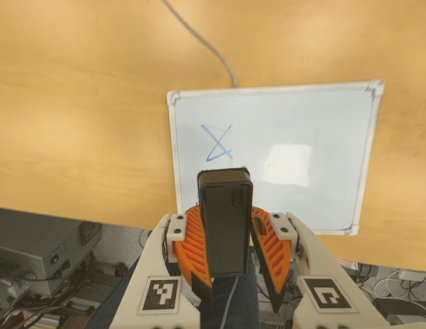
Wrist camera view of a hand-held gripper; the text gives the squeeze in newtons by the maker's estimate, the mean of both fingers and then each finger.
{"total": 9.7, "left": 10.2, "right": 9.3}